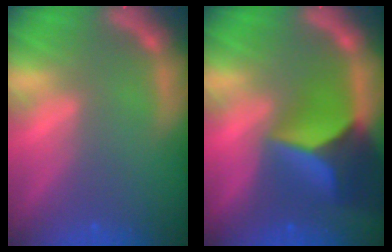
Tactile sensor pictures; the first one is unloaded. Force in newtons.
{"total": 10.0}